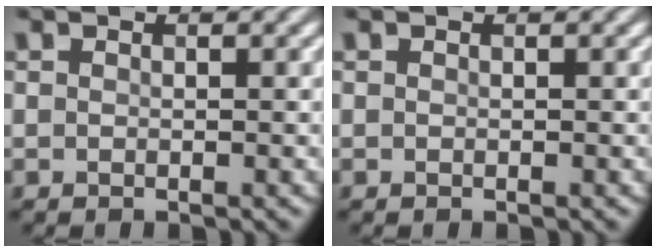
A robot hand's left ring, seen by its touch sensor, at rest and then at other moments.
{"total": 0.0}